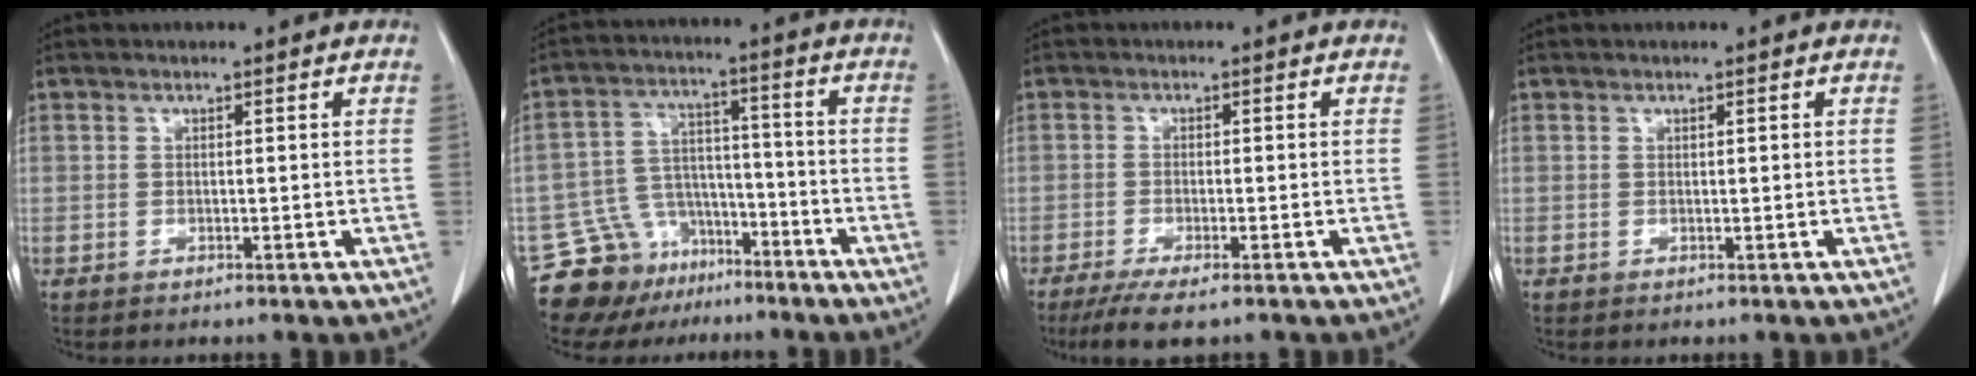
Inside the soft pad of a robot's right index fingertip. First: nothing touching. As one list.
[{"total": 11.6, "force": [-8.8, 7.2, 2.2], "torque": [-0.041, 0.047, -0.142]}, {"total": 6.2, "force": [-4.5, 0.7, 4.2], "torque": [-0.069, -0.016, -0.071]}, {"total": 0.0}]